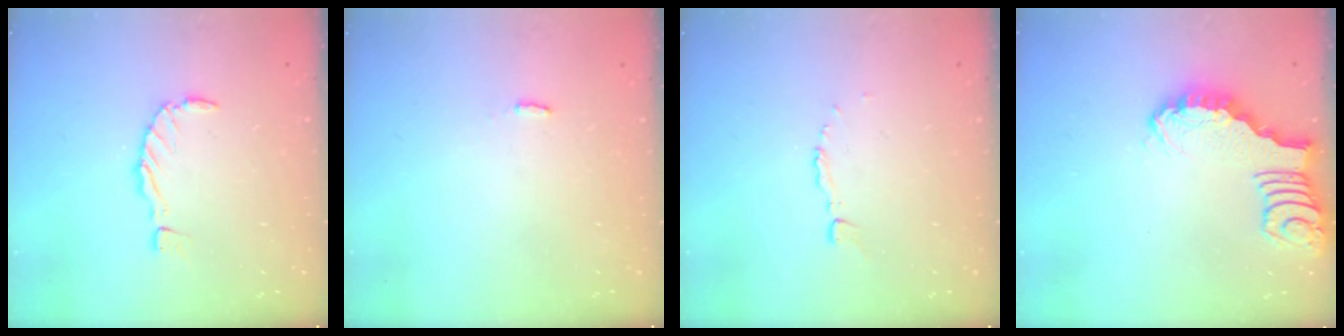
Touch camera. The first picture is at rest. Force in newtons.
{"total": 2.3, "press": 2.3, "slide": 0.4}
{"total": 3.0, "press": 3.0, "slide": 0.3}
{"total": 2.1, "press": 2.1, "slide": 0.2}